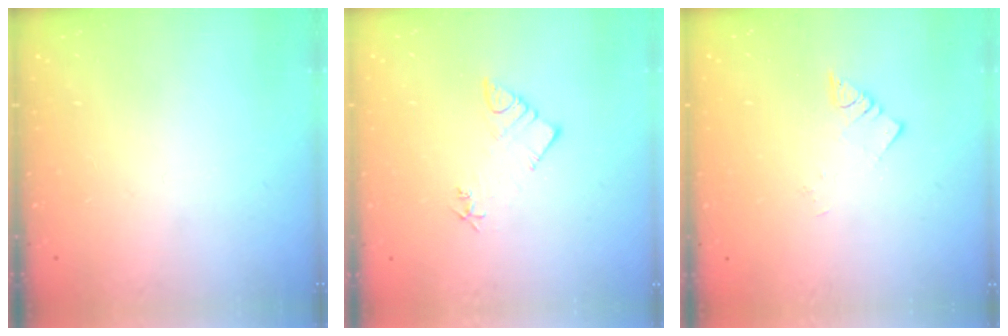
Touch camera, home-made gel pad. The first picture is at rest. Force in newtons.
{"total": 7.3, "press": 7.3, "slide": 0.5}
{"total": 2.9, "press": 2.8, "slide": 0.6}